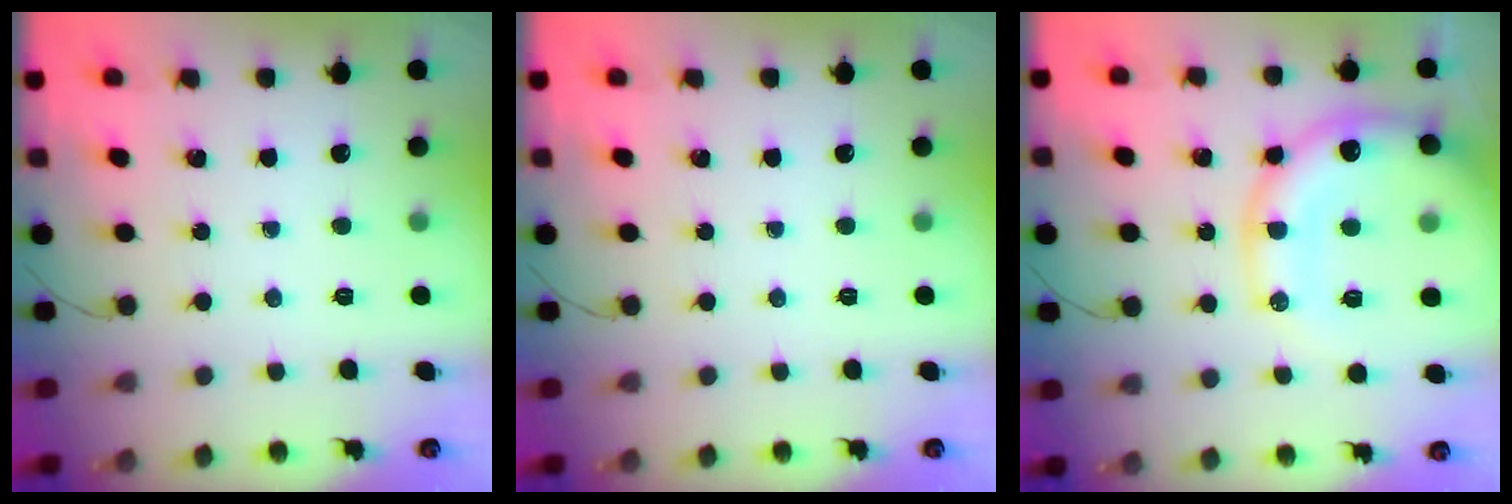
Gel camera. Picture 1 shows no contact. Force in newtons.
{"total": 0.0}
{"total": 19.7, "press": 19.3, "slide": 4.0}